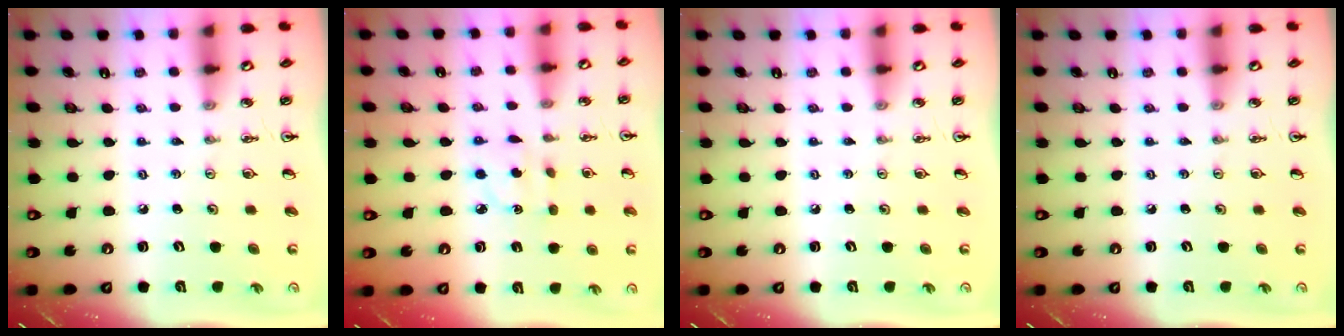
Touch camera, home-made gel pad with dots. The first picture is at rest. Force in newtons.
{"total": 3.1, "press": 3.1, "slide": 0.3}
{"total": 0.0}
{"total": 0.0}